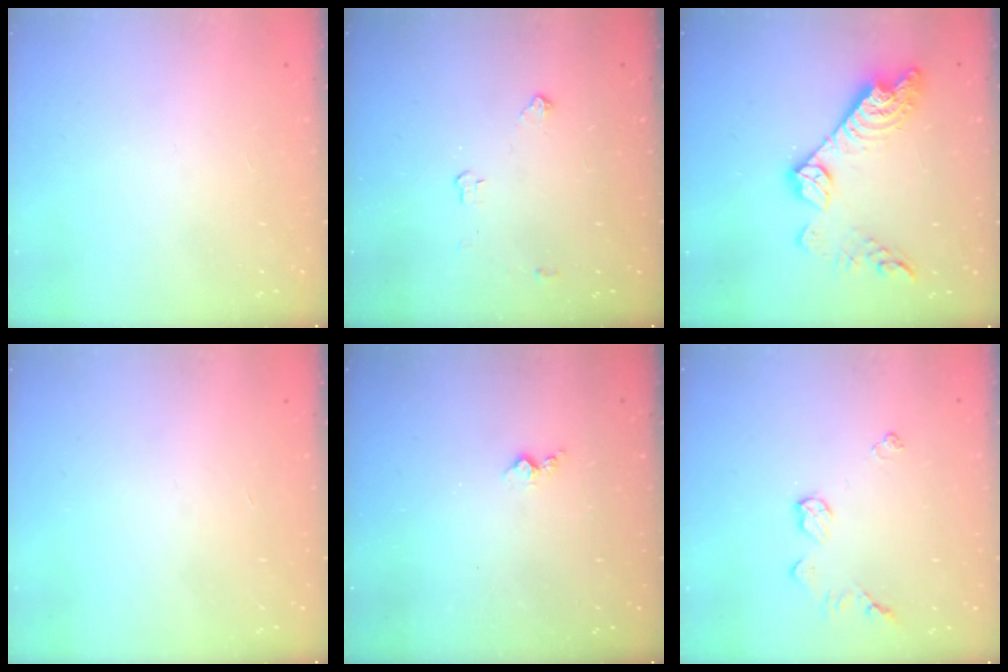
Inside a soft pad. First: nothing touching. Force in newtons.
{"total": 3.2, "press": 3.1, "slide": 0.5}
{"total": 16.5, "press": 16.5, "slide": 1.1}
{"total": 0.0}
{"total": 3.4, "press": 3.4, "slide": 0.4}
{"total": 6.4, "press": 6.4, "slide": 0.6}